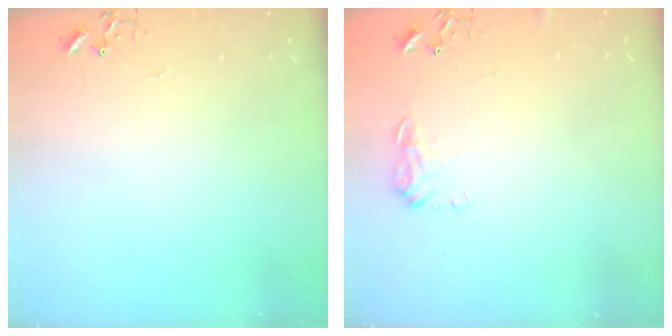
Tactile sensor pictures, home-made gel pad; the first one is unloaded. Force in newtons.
{"total": 7.6, "press": 7.6, "slide": 0.3}